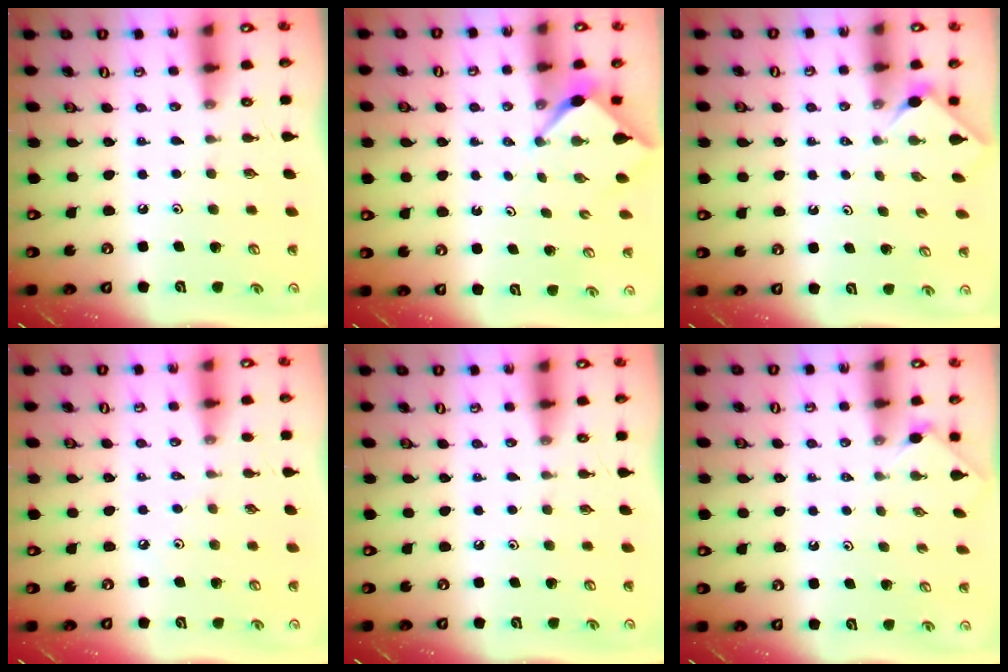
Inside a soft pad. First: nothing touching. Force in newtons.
{"total": 2.7, "press": 2.7, "slide": 0.4}
{"total": 1.9, "press": 1.8, "slide": 0.4}
{"total": 1.9, "press": 1.8, "slide": 0.4}
{"total": 0.0}
{"total": 0.7, "press": 0.6, "slide": 0.2}